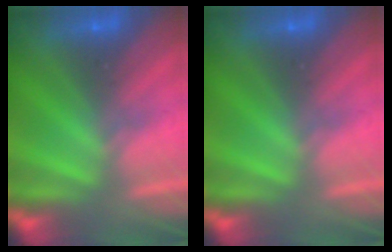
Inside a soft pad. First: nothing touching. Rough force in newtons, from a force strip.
{"total": 0.0}